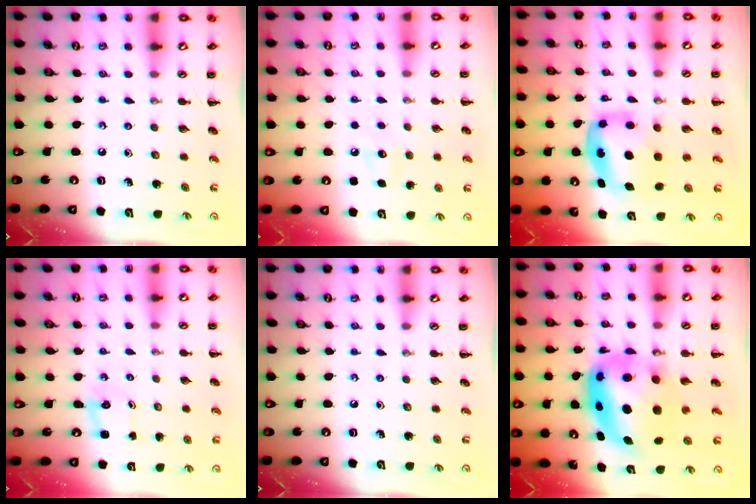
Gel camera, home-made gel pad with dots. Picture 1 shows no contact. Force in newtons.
{"total": 6.7, "press": 6.4, "slide": 1.8}
{"total": 5.9, "press": 5.7, "slide": 1.3}
{"total": 1.8, "press": 1.7, "slide": 0.6}
{"total": 0.0}
{"total": 10.5, "press": 10.2, "slide": 2.7}